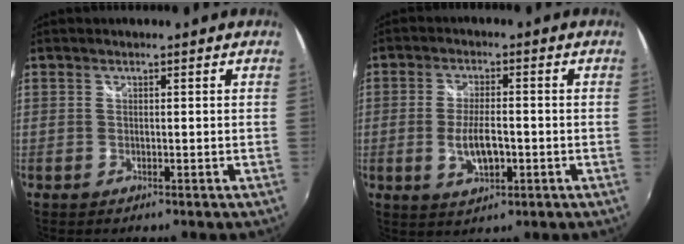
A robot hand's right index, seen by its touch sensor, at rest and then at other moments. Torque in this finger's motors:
{"motor_torque": [0.09, 0.00, 0.35, 0.09]}